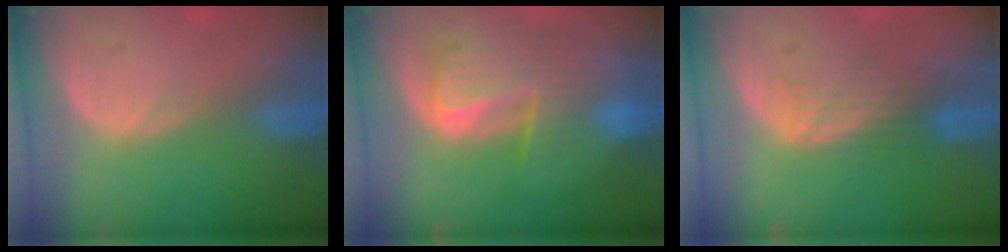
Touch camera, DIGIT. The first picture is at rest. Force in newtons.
{"total": 9.8, "press": 8.4, "slide": 5.0}
{"total": 4.3, "press": 3.6, "slide": 2.4}